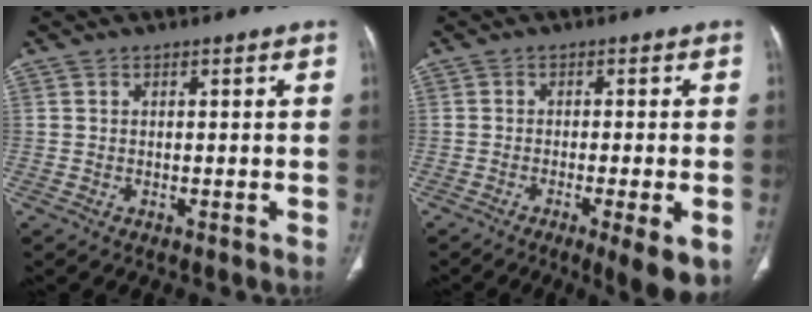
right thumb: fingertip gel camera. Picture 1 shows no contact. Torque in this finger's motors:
{"motor_torque": [0.44, 0.65, -0.14, -0.15, 0.08]}